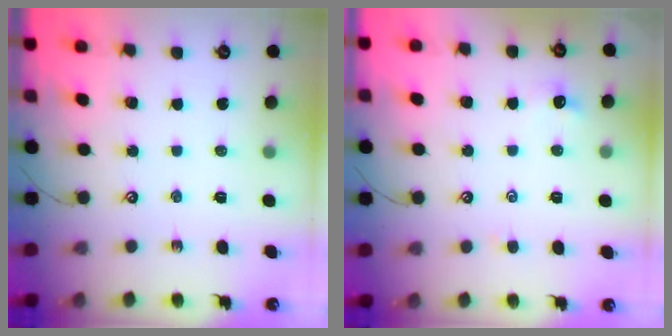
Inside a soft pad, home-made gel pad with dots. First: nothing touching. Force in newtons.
{"total": 0.9, "press": 0.9, "slide": 0.2}